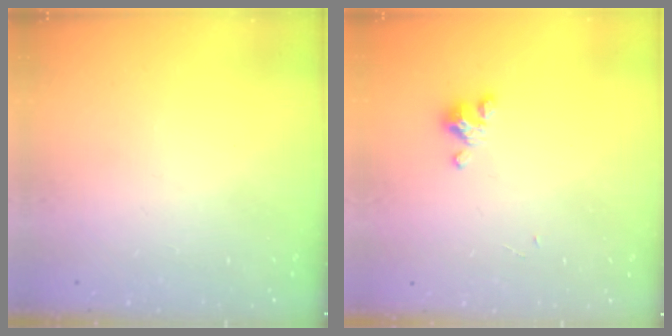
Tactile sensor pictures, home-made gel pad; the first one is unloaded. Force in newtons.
{"total": 2.3, "press": 2.2, "slide": 0.4}